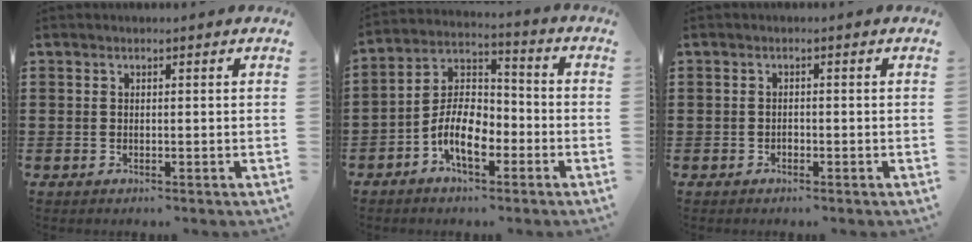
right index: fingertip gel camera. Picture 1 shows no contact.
{"total": 8.4, "force": [-4.0, 4.2, 6.0], "torque": [-0.138, 0.005, -0.079]}
{"total": 0.7, "force": [-0.5, 0.4, 0.3], "torque": [-0.008, -0.001, -0.010]}